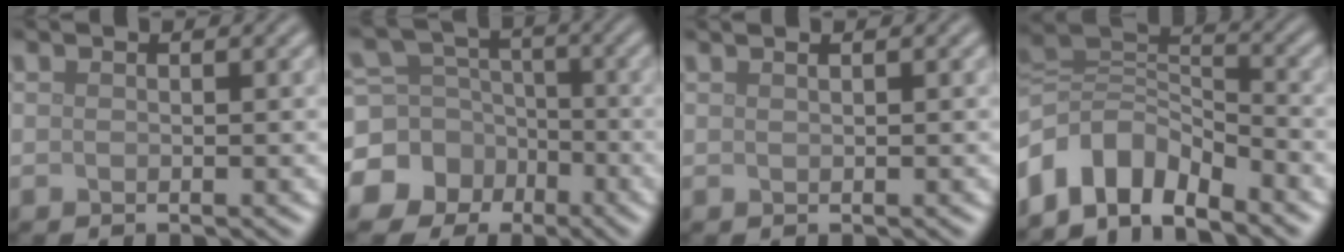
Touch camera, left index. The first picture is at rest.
{"total": 11.5, "force": [-5.0, 10.0, 2.3], "torque": [-0.075, -0.030, -0.103]}
{"total": 0.5, "force": [0.5, 0.1, 0.2], "torque": [-0.007, 0.001, 0.007]}
{"total": 8.2, "force": [-5.0, 4.7, 4.5], "torque": [-0.076, -0.004, -0.097]}